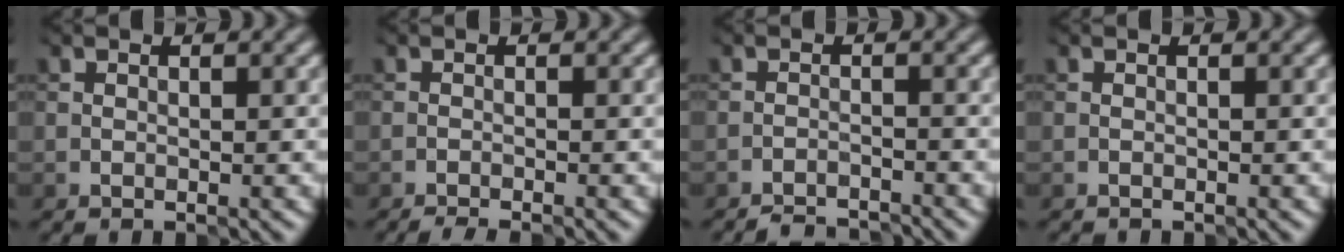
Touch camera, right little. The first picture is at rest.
{"total": 1.6, "force": [-1.5, -0.3, 0.4], "torque": [-0.012, -0.001, -0.031]}
{"total": 3.2, "force": [-3.1, 0.2, 0.4], "torque": [-0.007, -0.004, -0.057]}
{"total": 0.0}